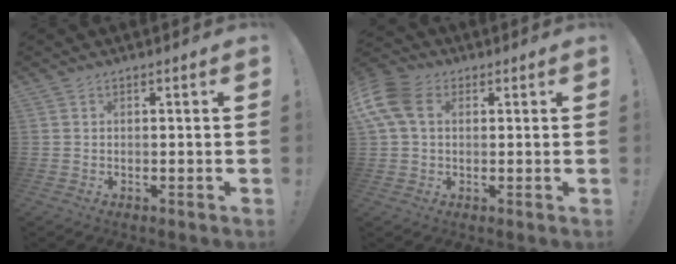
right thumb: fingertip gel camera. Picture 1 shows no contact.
{"total": 11.8, "force": [3.1, 7.9, 8.2], "torque": [-0.178, 0.001, 0.060]}